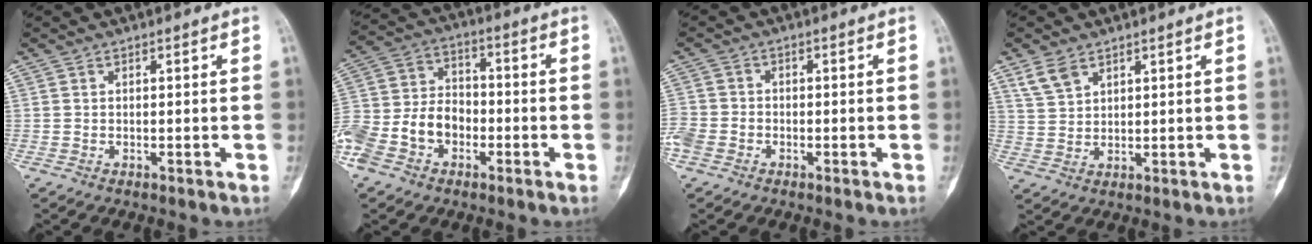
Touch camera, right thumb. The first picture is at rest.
{"total": 14.7, "force": [-5.5, 10.8, 8.3], "torque": [-0.165, 0.046, -0.104]}
{"total": 4.5, "force": [-2.0, 3.6, 1.9], "torque": [-0.044, 0.013, -0.038]}
{"total": 4.6, "force": [3.1, 2.6, 2.2], "torque": [-0.036, -0.010, 0.070]}